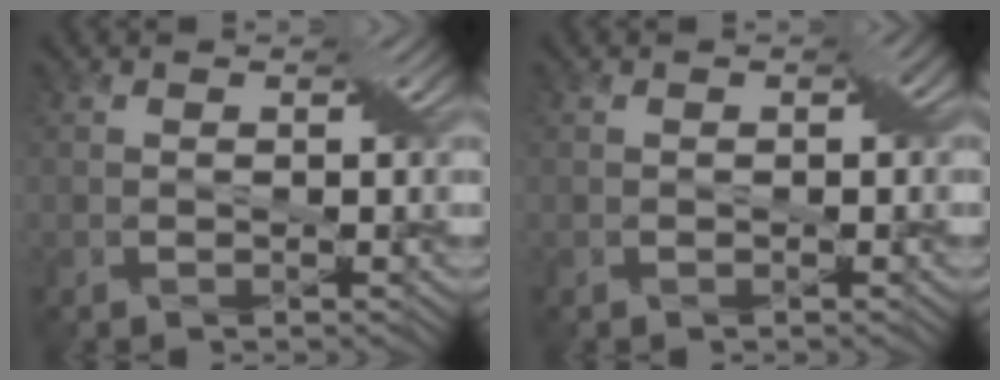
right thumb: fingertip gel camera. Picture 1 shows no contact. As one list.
[{"total": 0.8, "force": [-0.1, 0.6, 0.5], "torque": [-0.008, -0.001, -0.002]}]